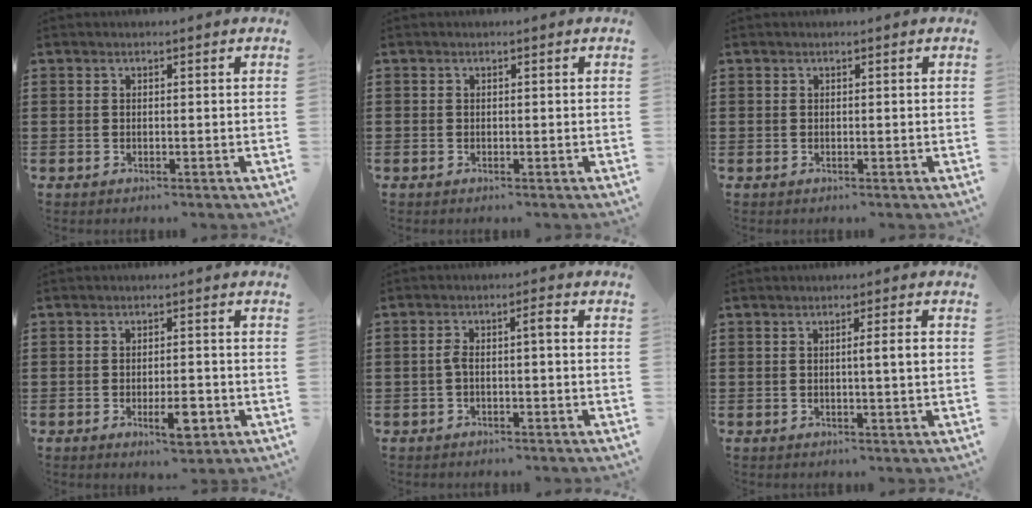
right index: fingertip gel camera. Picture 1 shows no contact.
{"total": 0.0}
{"total": 0.0}
{"total": 4.4, "force": [-1.9, 1.3, 3.8], "torque": [-0.060, -0.001, -0.030]}
{"total": 2.7, "force": [-0.7, 0.4, 2.6], "torque": [-0.055, 0.001, -0.018]}
{"total": 2.6, "force": [0.1, -0.1, 2.6], "torque": [-0.046, -0.005, -0.001]}